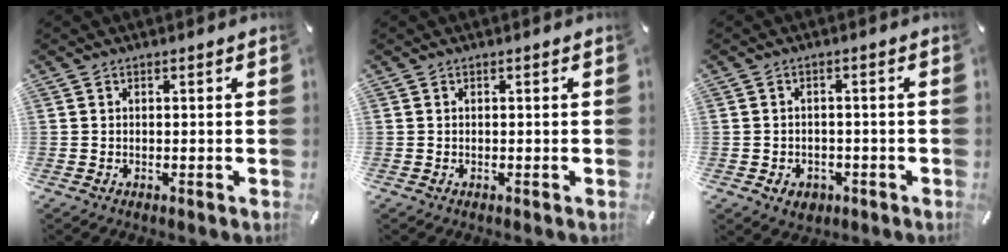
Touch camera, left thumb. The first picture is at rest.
{"total": 0.0}
{"total": 3.6, "force": [-1.4, 3.0, 1.3], "torque": [-0.020, 0.001, -0.029]}